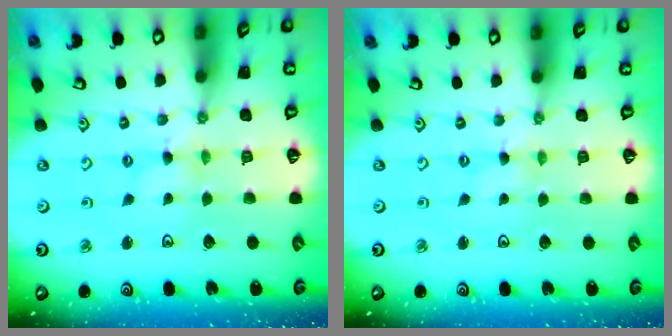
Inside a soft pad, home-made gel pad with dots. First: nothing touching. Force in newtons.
{"total": 0.0}